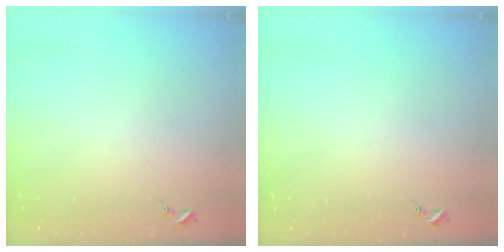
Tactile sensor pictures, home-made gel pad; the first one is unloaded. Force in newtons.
{"total": 0.0}